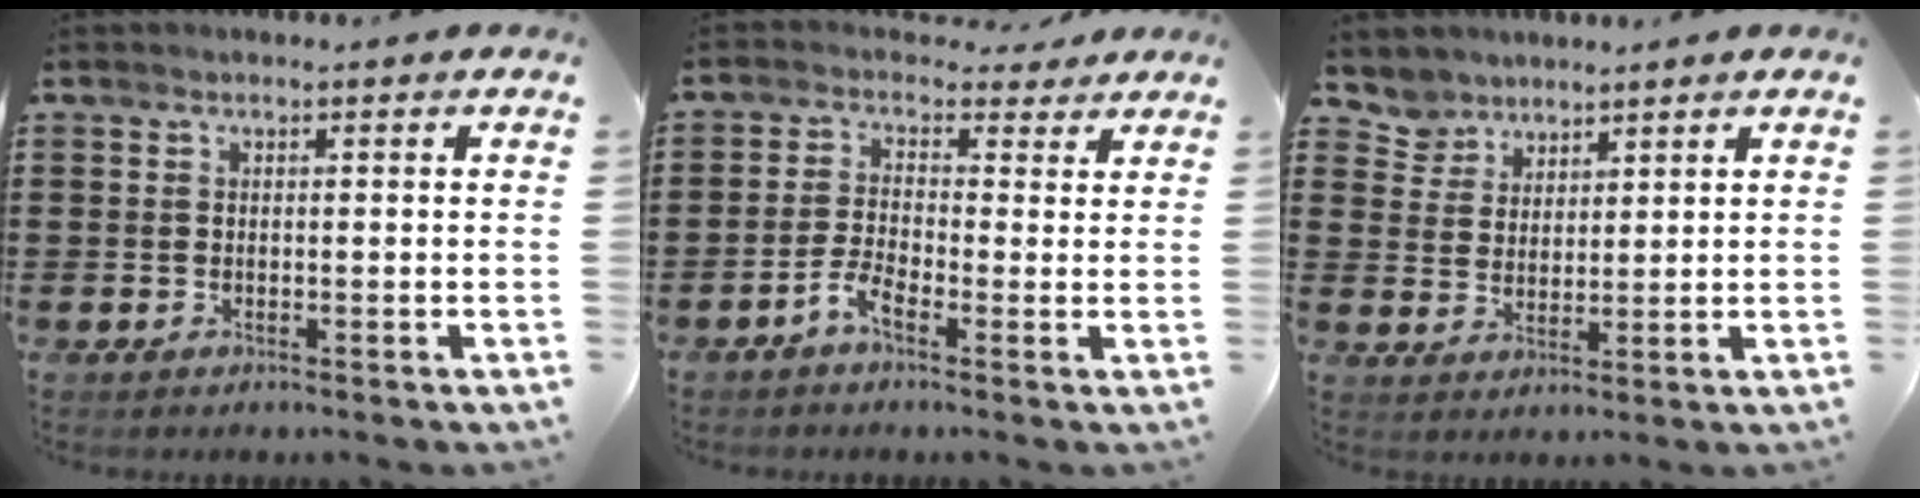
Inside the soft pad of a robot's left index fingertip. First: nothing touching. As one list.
[{"total": 3.3, "force": [-0.7, 2.0, 2.5], "torque": [-0.057, 0.004, -0.019]}, {"total": 4.3, "force": [3.5, 2.5, -0.4], "torque": [-0.015, -0.006, 0.067]}]